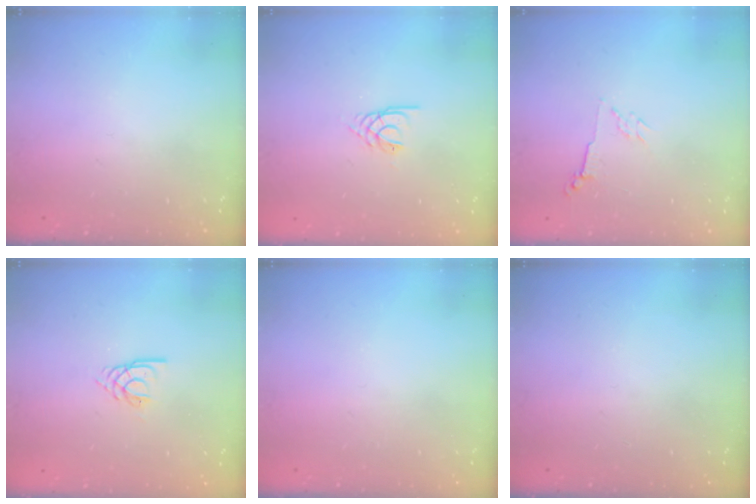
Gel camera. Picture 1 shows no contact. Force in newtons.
{"total": 2.2, "press": 2.1, "slide": 0.4}
{"total": 2.8, "press": 2.7, "slide": 0.6}
{"total": 2.6, "press": 2.6, "slide": 0.3}
{"total": 0.0}
{"total": 0.0}